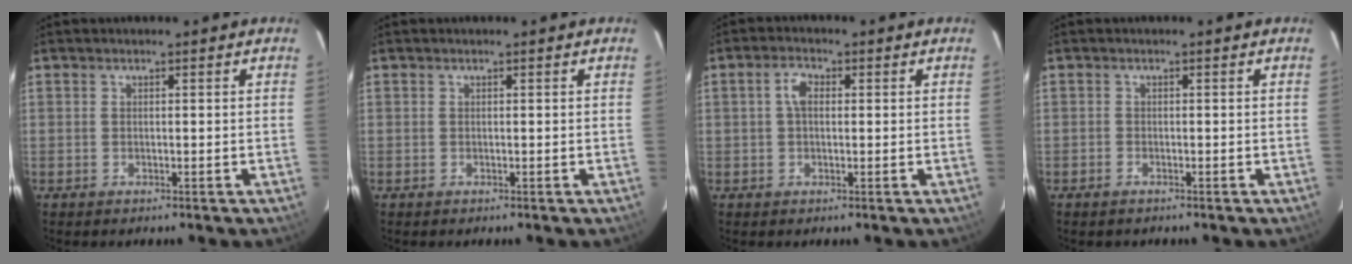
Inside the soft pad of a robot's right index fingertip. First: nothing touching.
{"total": 0.0}
{"total": 3.1, "force": [0.4, 1.9, 2.4], "torque": [-0.048, 0.010, 0.009]}
{"total": 1.0, "force": [-0.8, 0.6, 0.1], "torque": [-0.005, 0.001, -0.015]}